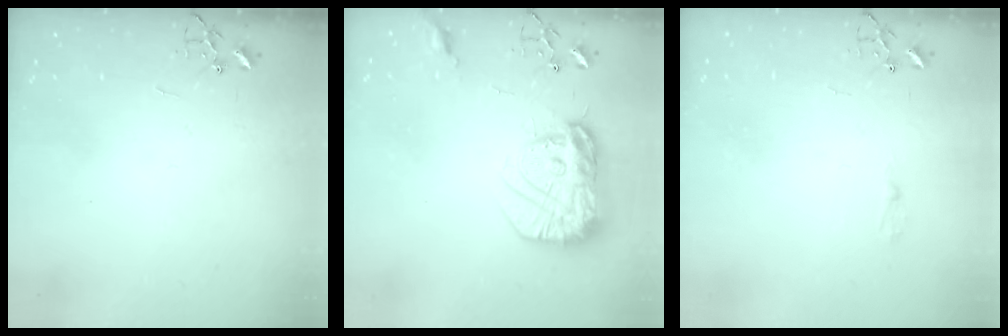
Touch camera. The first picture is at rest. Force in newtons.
{"total": 17.7, "press": 17.6, "slide": 1.4}
{"total": 2.5, "press": 2.5, "slide": 0.3}